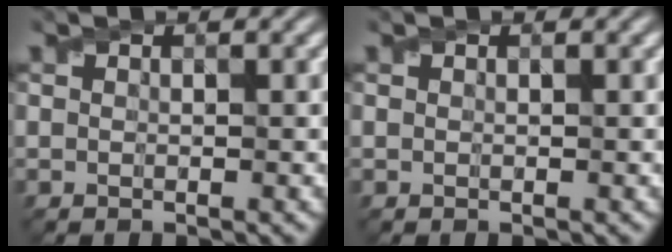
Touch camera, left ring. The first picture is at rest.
{"total": 0.0}